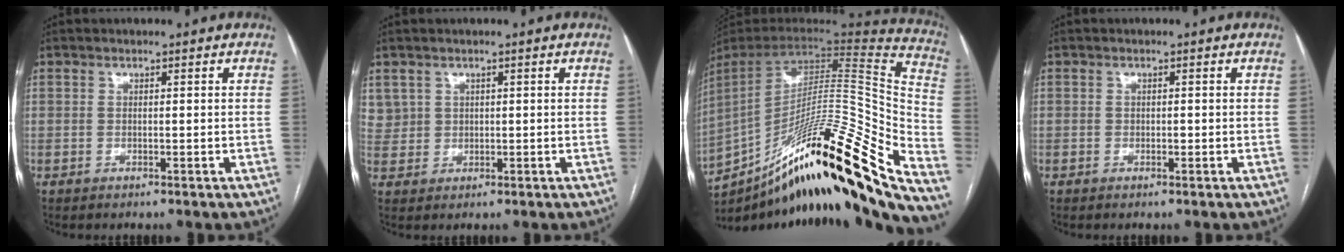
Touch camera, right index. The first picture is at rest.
{"total": 3.8, "force": [1.9, 3.3, 0.1], "torque": [0.005, 0.012, 0.040]}
{"total": 35.7, "force": [-24.5, 1.6, 25.9], "torque": [-0.322, -0.021, -0.374]}
{"total": 0.7, "force": [-0.1, 0.5, 0.5], "torque": [-0.004, 0.002, -0.002]}